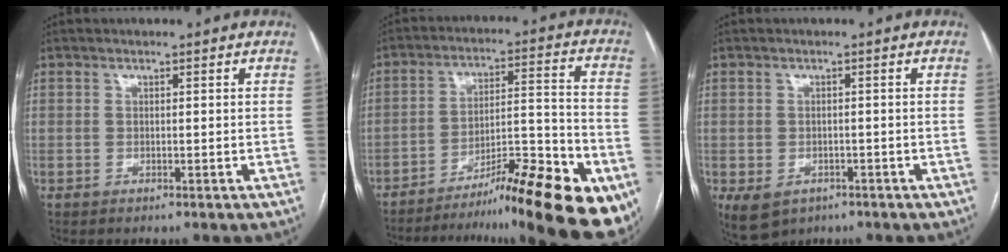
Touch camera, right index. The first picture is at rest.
{"total": 20.4, "force": [-14.3, 1.0, 14.5], "torque": [-0.147, 0.020, -0.225]}
{"total": 5.6, "force": [-3.1, 4.0, 2.5], "torque": [-0.045, -0.001, -0.036]}